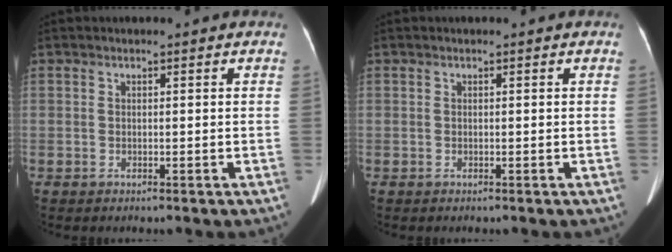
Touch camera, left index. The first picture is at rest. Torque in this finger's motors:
{"motor_torque": [0.04, 0.01, 0.03, 0.00]}